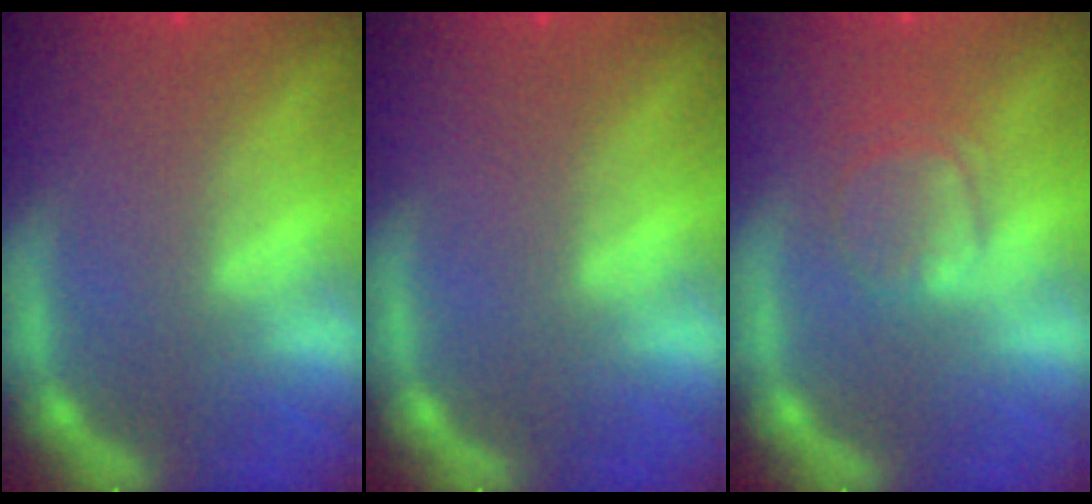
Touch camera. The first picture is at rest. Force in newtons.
{"total": 0.0}
{"total": 3.0}